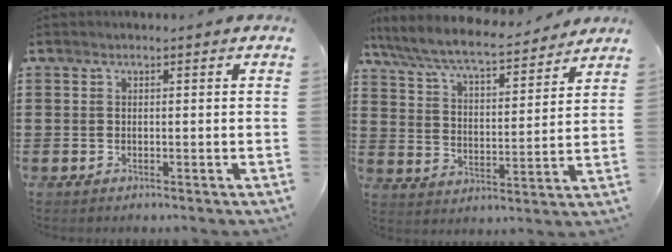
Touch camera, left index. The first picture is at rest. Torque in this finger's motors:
{"motor_torque": [0.95, -1.19, 0.24, 0.18]}